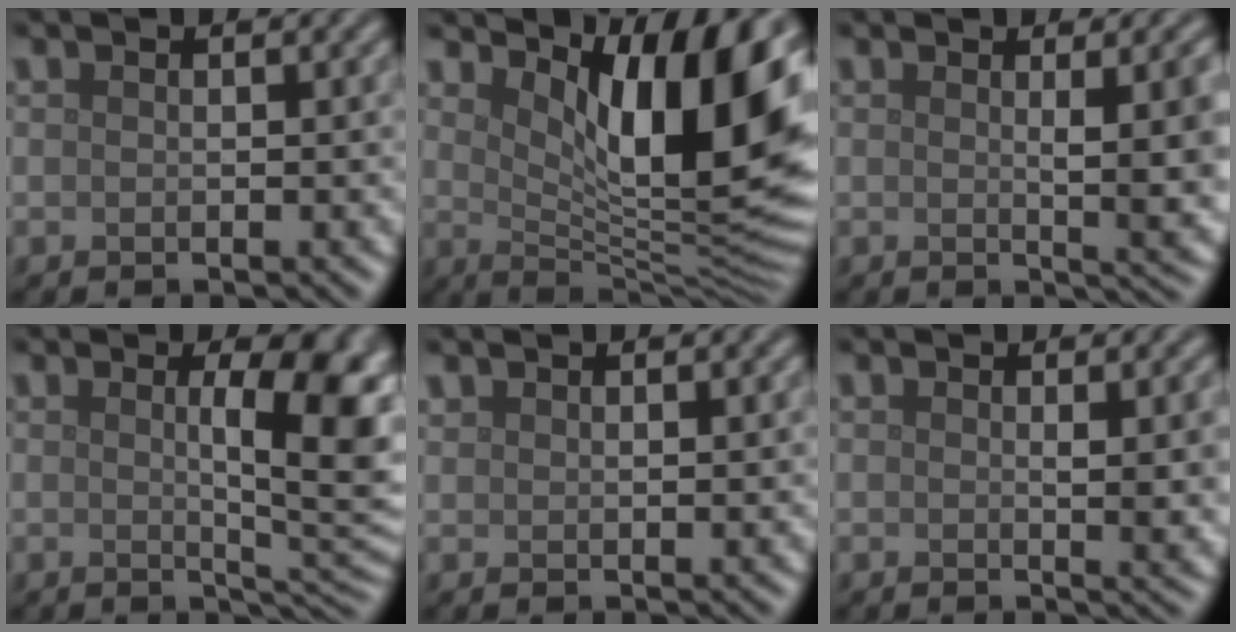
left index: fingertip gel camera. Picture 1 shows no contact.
{"total": 12.4, "force": [5.0, 4.2, 10.6], "torque": [-0.135, -0.011, 0.079]}
{"total": 6.2, "force": [0.9, 1.6, 5.9], "torque": [-0.064, -0.004, 0.016]}
{"total": 8.6, "force": [1.3, 2.3, 8.2], "torque": [-0.106, -0.001, 0.021]}
{"total": 1.0, "force": [1.0, 0.2, 0.2], "torque": [-0.006, 0.000, 0.019]}
{"total": 2.8, "force": [0.5, 0.6, 2.7], "torque": [-0.034, -0.003, 0.009]}